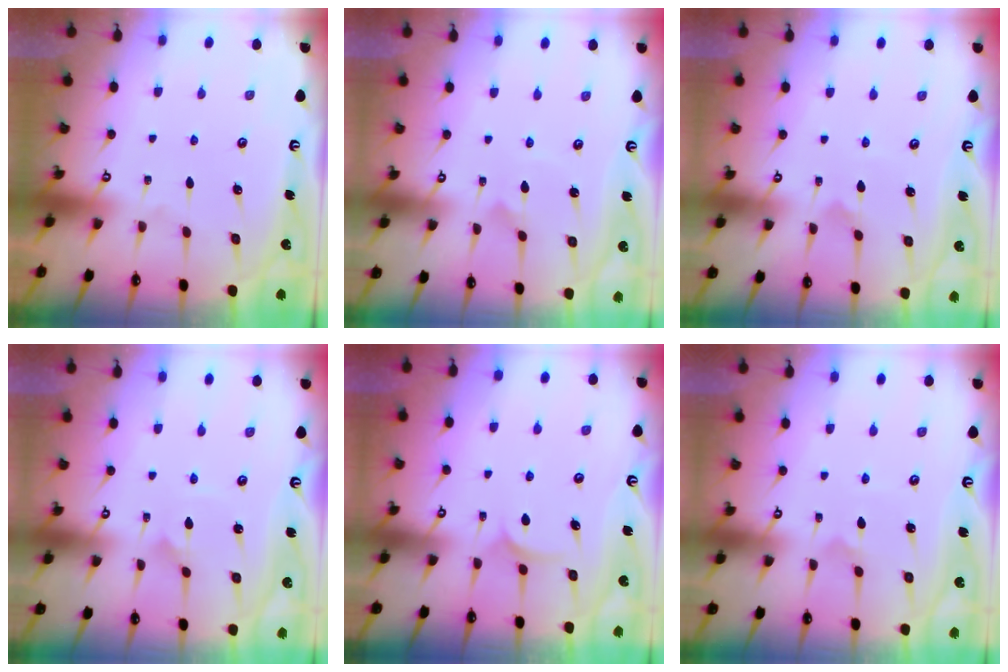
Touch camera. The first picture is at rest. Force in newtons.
{"total": 1.7, "press": 1.7, "slide": 0.1}
{"total": 1.9, "press": 1.9, "slide": 0.1}
{"total": 1.6, "press": 1.6, "slide": 0.0}
{"total": 6.3, "press": 6.3, "slide": 0.4}
{"total": 2.8, "press": 2.8, "slide": 0.4}